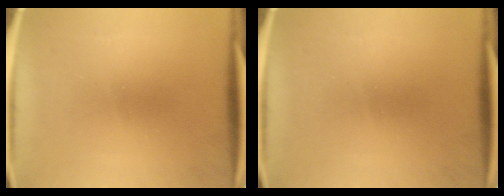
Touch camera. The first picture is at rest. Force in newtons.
{"total": 0.0}